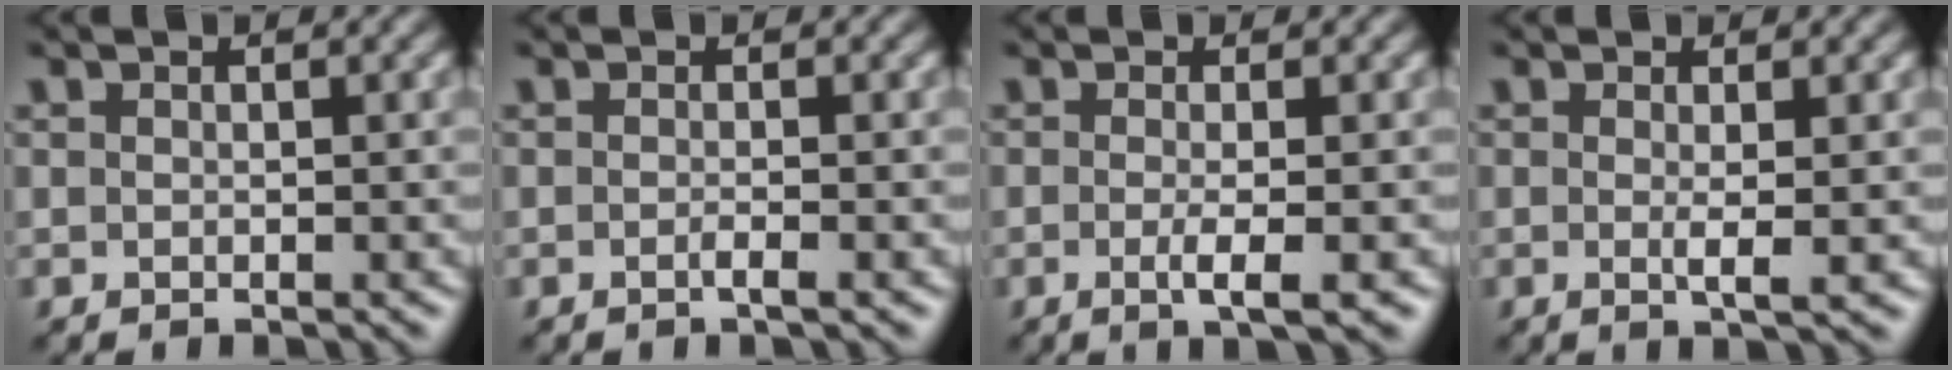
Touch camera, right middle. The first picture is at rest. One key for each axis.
{"total": 0.9, "fx": -0.4, "fy": 0.2, "fz": 0.8, "tx": -0.012, "ty": -0.002, "tz": -0.011}
{"total": 2.4, "fx": -0.7, "fy": 0.5, "fz": 2.3, "tx": -0.038, "ty": -0.008, "tz": -0.012}
{"total": 1.6, "fx": -0.1, "fy": 0.1, "fz": 1.6, "tx": -0.030, "ty": -0.008, "tz": -0.001}